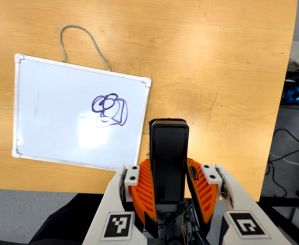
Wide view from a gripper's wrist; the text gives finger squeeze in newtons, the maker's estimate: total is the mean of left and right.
{"total": 5.0, "left": 3.3, "right": 6.6}